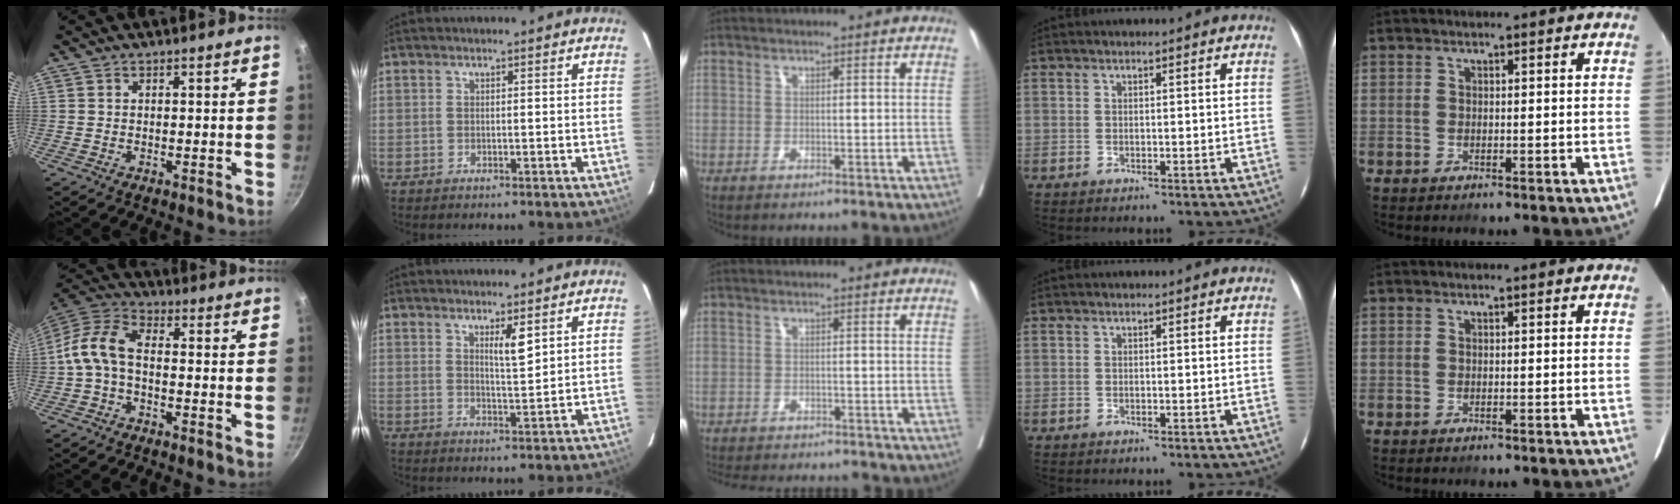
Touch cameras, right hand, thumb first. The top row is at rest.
{"thumb": {"total": 9.6, "force": [-1.1, 5.4, 7.9], "torque": [-0.165, 0.031, -0.034]}, "index": {"total": 3.3, "force": [1.9, 0.3, 2.7], "torque": [-0.048, -0.007, 0.034]}, "middle": {"total": 12.0, "force": [-11.1, 2.8, 3.7], "torque": [-0.068, -0.001, -0.143]}}